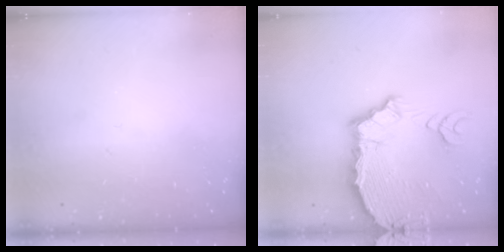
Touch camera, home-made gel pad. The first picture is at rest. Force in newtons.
{"total": 10.9, "press": 10.8, "slide": 1.6}